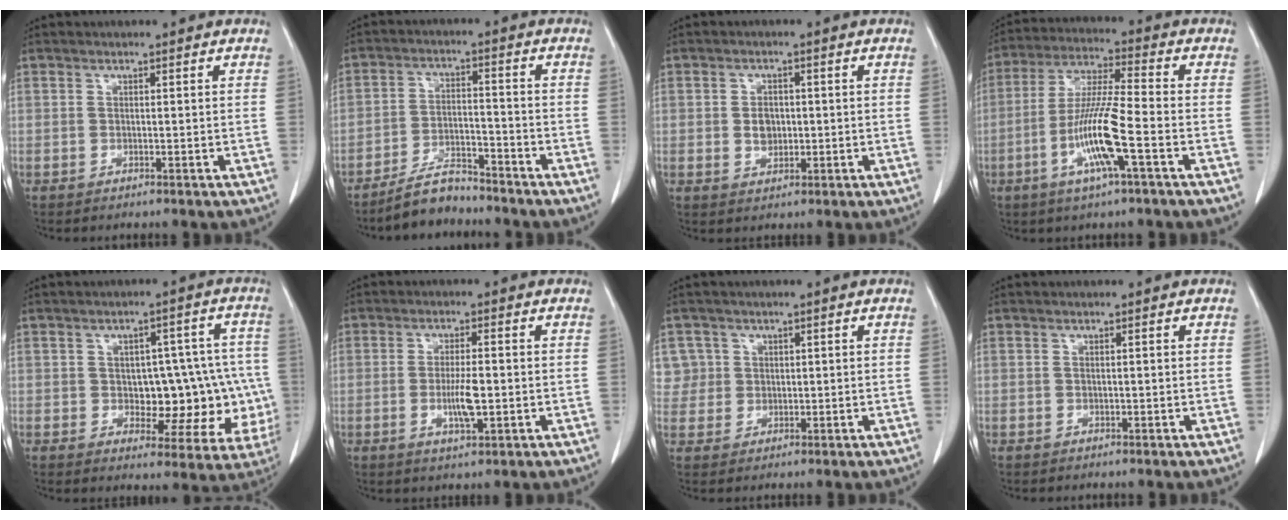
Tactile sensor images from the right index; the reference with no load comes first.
{"total": 5.9, "force": [-5.4, 1.6, 1.6], "torque": [-0.029, -0.005, -0.098]}
{"total": 2.9, "force": [-0.1, 2.3, 1.8], "torque": [-0.030, 0.003, 0.004]}
{"total": 11.6, "force": [-3.9, 0.3, 10.9], "torque": [-0.220, -0.007, -0.079]}
{"total": 13.5, "force": [-1.5, 7.1, 11.4], "torque": [-0.122, 0.027, -0.003]}
{"total": 5.1, "force": [-0.9, 1.0, 4.9], "torque": [-0.094, -0.007, -0.014]}
{"total": 4.4, "force": [1.4, 4.2, -0.3], "torque": [0.025, 0.011, 0.028]}
{"total": 0.0}